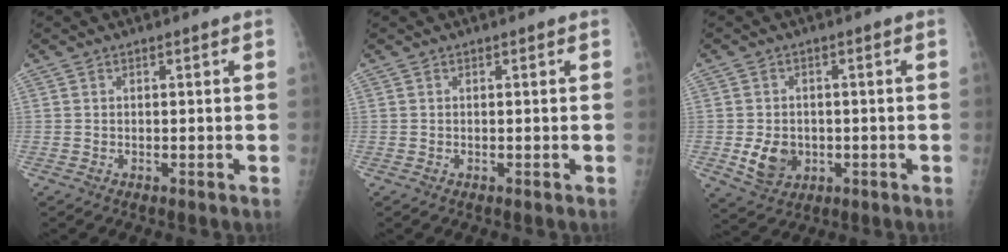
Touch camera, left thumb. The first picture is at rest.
{"total": 0.0}
{"total": 6.4, "force": [-1.2, 5.1, 3.6], "torque": [-0.045, 0.000, -0.009]}